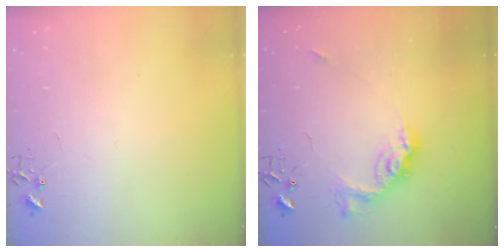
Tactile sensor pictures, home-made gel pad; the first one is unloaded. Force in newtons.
{"total": 14.2, "press": 14.2, "slide": 1.3}